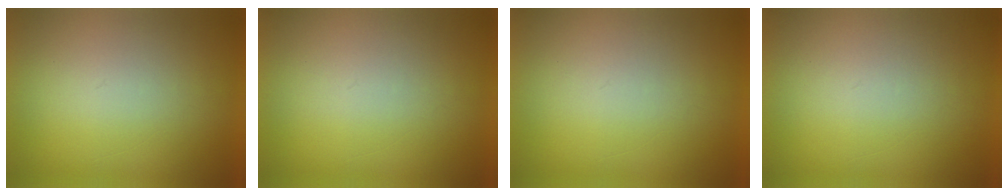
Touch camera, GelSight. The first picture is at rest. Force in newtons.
{"total": 1.4}
{"total": 1.1}
{"total": 1.2}